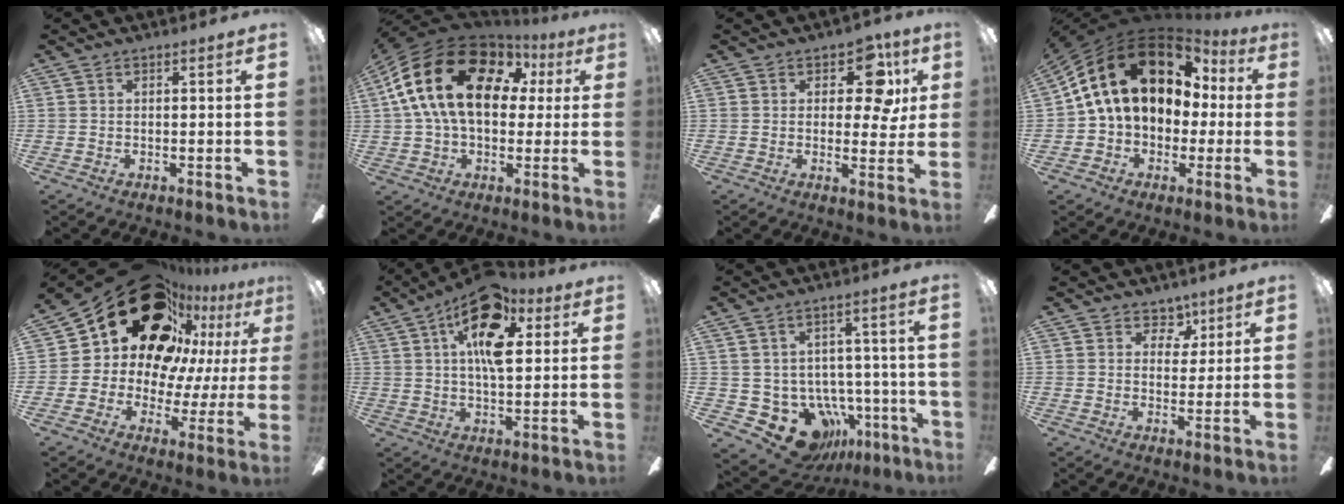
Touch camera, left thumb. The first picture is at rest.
{"total": 21.8, "force": [5.8, 14.3, 15.4], "torque": [-0.304, 0.003, 0.097]}
{"total": 11.2, "force": [4.5, 6.2, 8.2], "torque": [-0.100, -0.009, 0.072]}
{"total": 19.5, "force": [6.8, 13.7, 12.1], "torque": [-0.226, -0.013, 0.125]}
{"total": 25.1, "force": [15.1, 15.6, 12.6], "torque": [-0.212, -0.097, 0.294]}
{"total": 16.6, "force": [7.6, 7.6, 12.7], "torque": [-0.204, -0.016, 0.126]}
{"total": 14.2, "force": [-8.1, 9.4, 6.9], "torque": [-0.132, 0.040, -0.126]}
{"total": 5.5, "force": [3.4, 3.9, 2.0], "torque": [-0.012, -0.017, 0.055]}